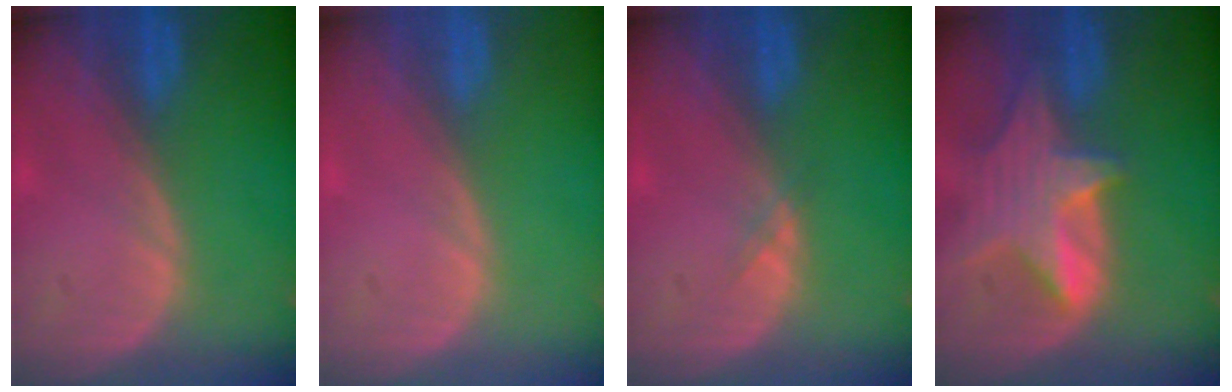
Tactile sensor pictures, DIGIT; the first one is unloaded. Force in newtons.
{"total": 0.0}
{"total": 0.6, "press": 0.6, "slide": 0.1}
{"total": 8.1, "press": 7.4, "slide": 3.3}